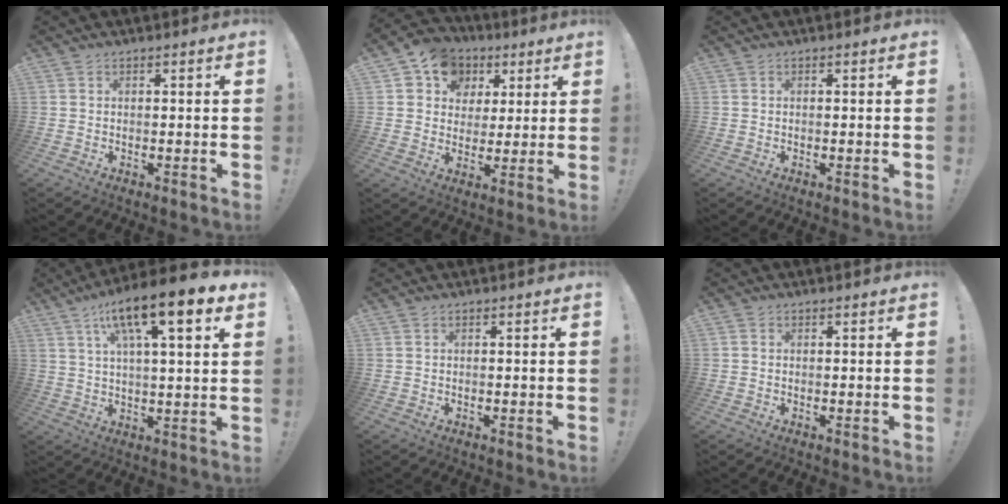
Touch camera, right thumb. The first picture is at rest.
{"total": 11.1, "force": [4.6, 9.5, 3.3], "torque": [-0.045, -0.021, 0.091]}
{"total": 0.0}
{"total": 14.2, "force": [7.0, 3.1, 12.0], "torque": [-0.189, -0.029, 0.104]}
{"total": 0.0}
{"total": 0.6, "force": [0.0, 0.5, -0.3], "torque": [0.004, 0.002, -0.001]}